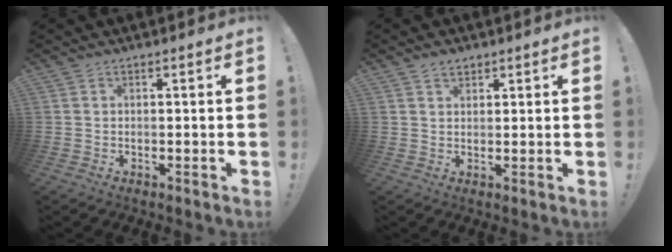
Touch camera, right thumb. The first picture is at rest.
{"total": 2.7, "force": [2.0, 1.6, 1.0], "torque": [-0.010, -0.007, 0.035]}